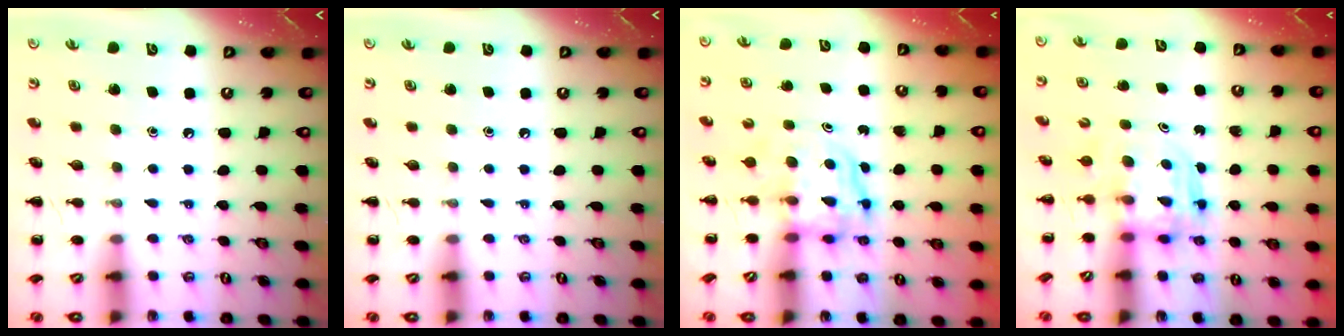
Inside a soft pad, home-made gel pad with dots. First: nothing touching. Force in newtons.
{"total": 0.0}
{"total": 4.0, "press": 4.0, "slide": 0.3}
{"total": 3.6, "press": 3.6, "slide": 0.2}